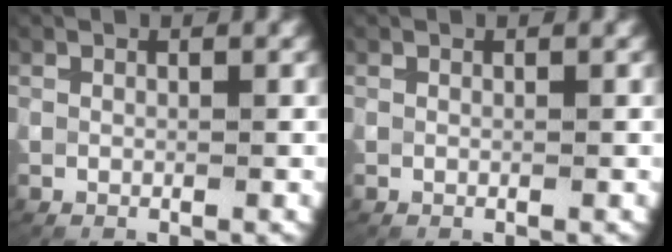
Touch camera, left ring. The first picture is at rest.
{"total": 0.0}